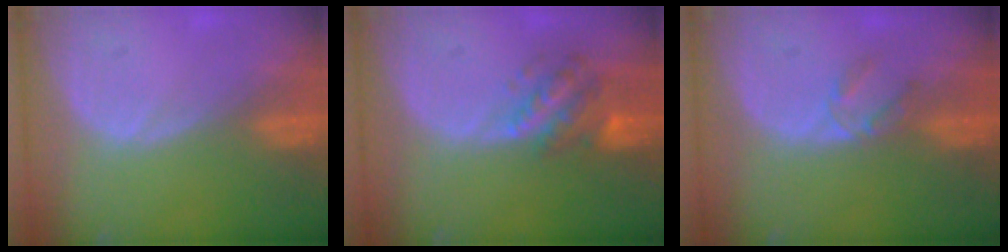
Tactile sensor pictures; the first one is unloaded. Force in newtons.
{"total": 6.1, "press": 5.9, "slide": 1.7}
{"total": 2.7, "press": 2.5, "slide": 1.0}